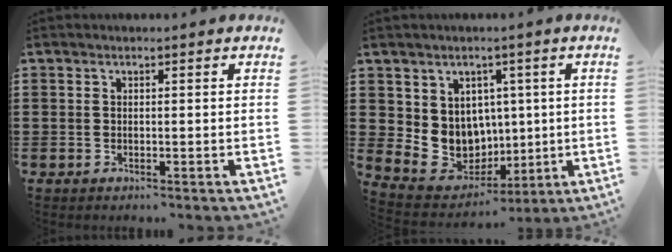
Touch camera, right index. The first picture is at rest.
{"total": 7.8, "force": [1.7, 7.3, 2.3], "torque": [-0.081, -0.015, 0.042]}